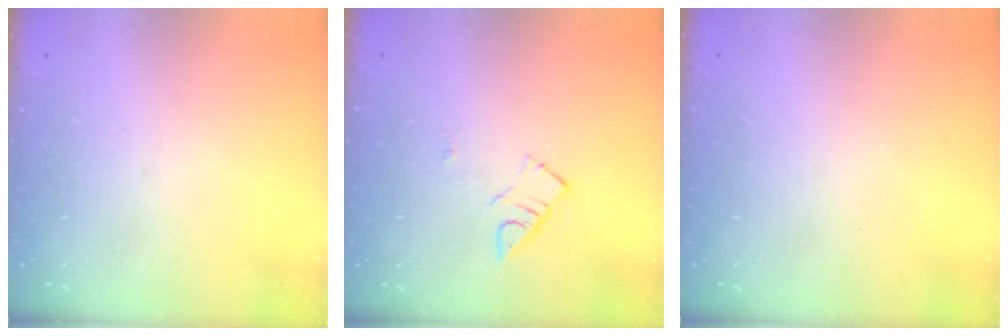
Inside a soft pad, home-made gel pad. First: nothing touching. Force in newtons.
{"total": 3.8, "press": 3.7, "slide": 0.4}
{"total": 0.0}